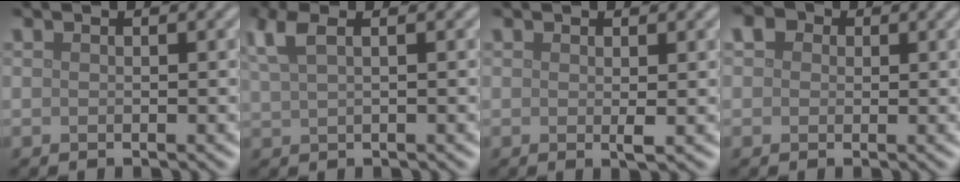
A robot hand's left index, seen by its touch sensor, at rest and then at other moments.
{"total": 3.0, "force": [1.6, 1.0, 2.3], "torque": [-0.048, 0.009, 0.032]}
{"total": 0.9, "force": [0.2, 0.0, 0.9], "torque": [-0.016, -0.002, 0.000]}
{"total": 2.6, "force": [1.1, 2.1, 1.2], "torque": [-0.017, 0.009, -0.004]}